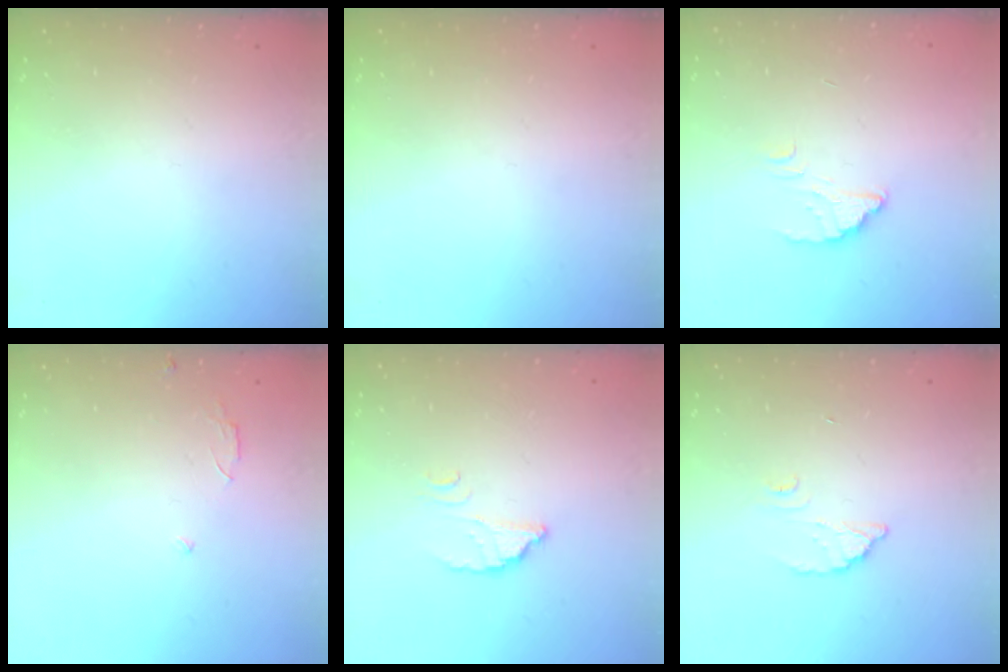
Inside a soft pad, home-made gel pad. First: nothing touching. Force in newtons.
{"total": 0.0}
{"total": 2.7, "press": 2.7, "slide": 0.1}
{"total": 2.5, "press": 2.5, "slide": 0.2}
{"total": 2.8, "press": 2.8, "slide": 0.1}
{"total": 2.8, "press": 2.8, "slide": 0.2}